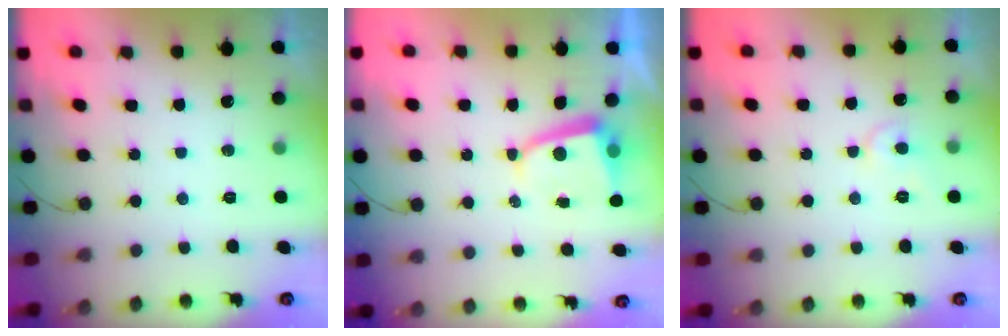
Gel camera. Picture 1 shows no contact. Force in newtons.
{"total": 4.2, "press": 4.2, "slide": 0.6}
{"total": 6.2, "press": 6.2, "slide": 0.6}